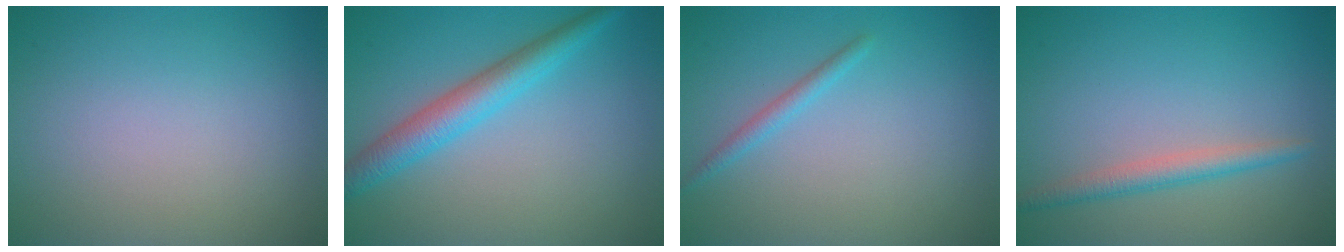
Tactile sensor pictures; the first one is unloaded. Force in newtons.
{"total": 4.0, "press": 4.0, "slide": 0.1}
{"total": 1.3, "press": 1.2, "slide": 0.1}
{"total": 2.3, "press": 2.3, "slide": 0.1}